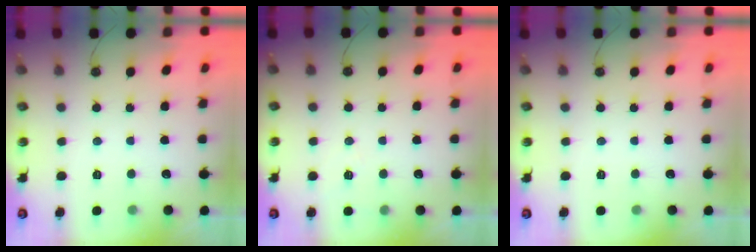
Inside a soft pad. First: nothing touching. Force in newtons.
{"total": 5.8, "press": 4.8, "slide": 3.3}
{"total": 0.0}